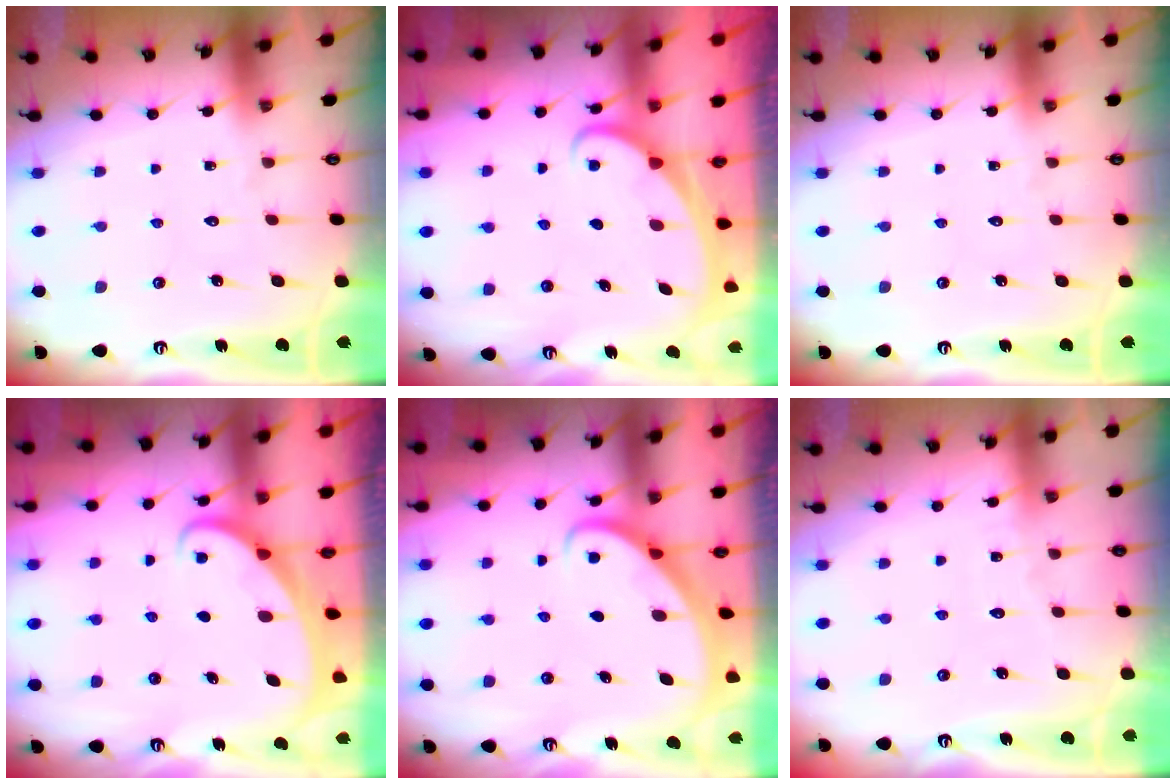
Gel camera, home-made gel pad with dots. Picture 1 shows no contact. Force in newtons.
{"total": 1.6, "press": 1.6, "slide": 0.1}
{"total": 0.0}
{"total": 1.8, "press": 1.8, "slide": 0.1}
{"total": 2.7, "press": 2.7, "slide": 0.2}
{"total": 2.8, "press": 2.8, "slide": 0.4}